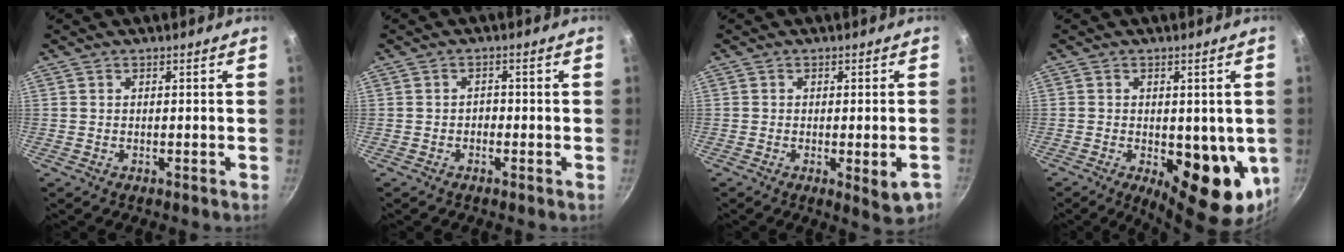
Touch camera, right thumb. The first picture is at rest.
{"total": 1.3, "force": [-0.6, 1.0, 0.6], "torque": [-0.005, 0.008, -0.011]}
{"total": 5.4, "force": [-2.0, 1.4, 4.8], "torque": [-0.054, -0.008, -0.025]}
{"total": 14.6, "force": [-2.7, 7.1, 12.5], "torque": [-0.133, -0.030, -0.025]}